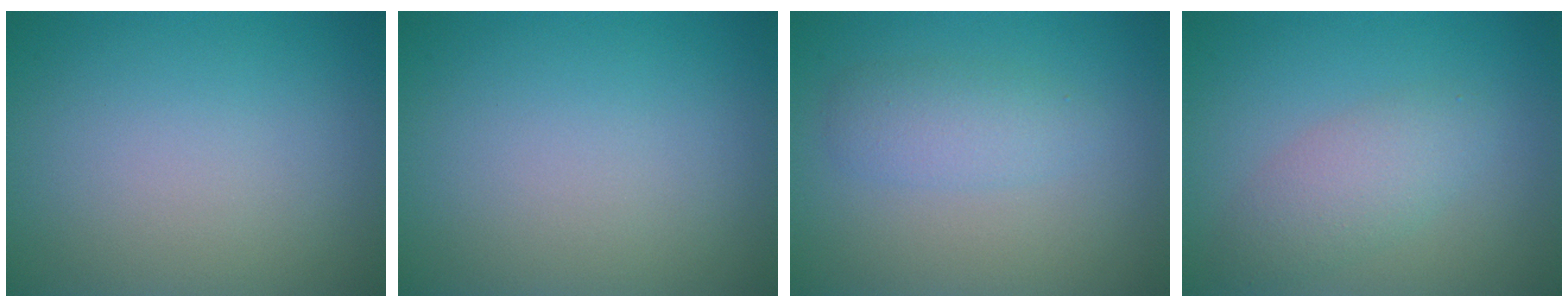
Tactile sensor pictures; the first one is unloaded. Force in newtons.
{"total": 0.0}
{"total": 2.4, "press": 2.4, "slide": 0.1}
{"total": 2.9, "press": 2.9, "slide": 0.1}